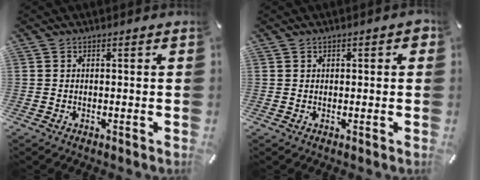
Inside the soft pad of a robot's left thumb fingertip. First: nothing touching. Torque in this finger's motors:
{"motor_torque": [-0.02, -0.34, -0.17, 0.18, -0.05]}